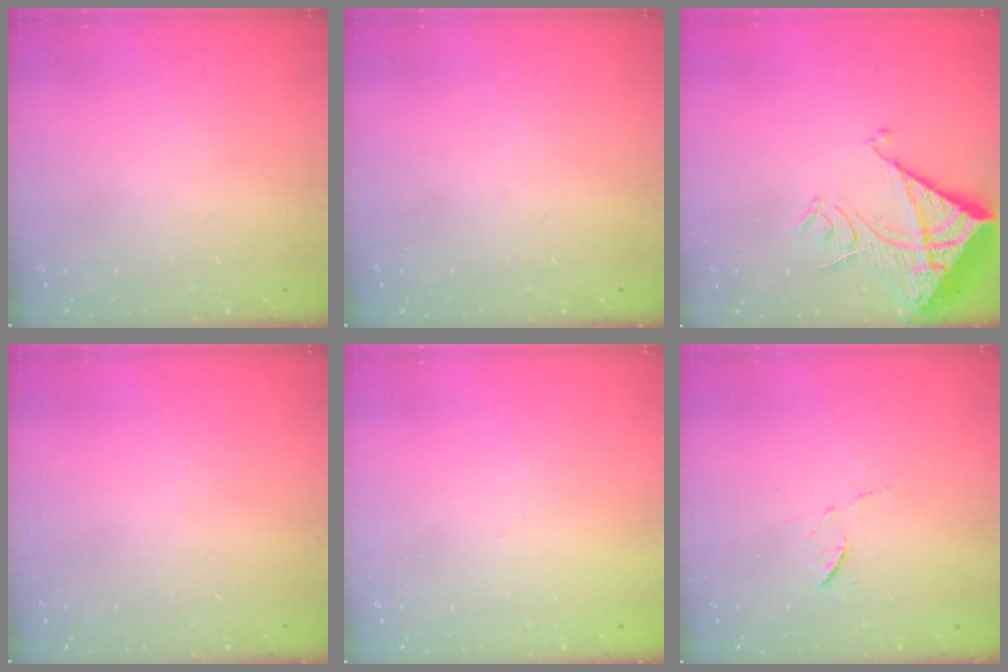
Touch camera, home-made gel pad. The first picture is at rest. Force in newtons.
{"total": 0.0}
{"total": 14.3, "press": 14.2, "slide": 1.6}
{"total": 0.0}
{"total": 1.7, "press": 1.7, "slide": 0.1}
{"total": 5.6, "press": 5.6, "slide": 0.6}